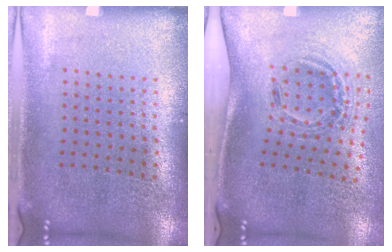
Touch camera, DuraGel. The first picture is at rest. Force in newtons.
{"total": 1.2, "press": 1.0, "slide": 0.7}